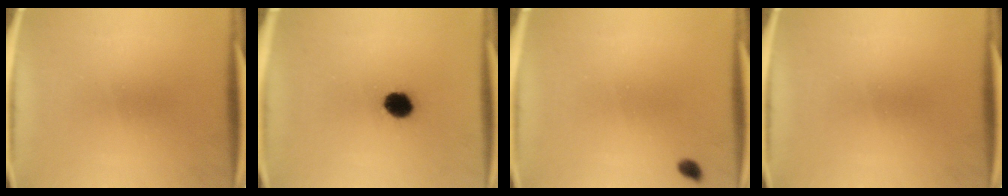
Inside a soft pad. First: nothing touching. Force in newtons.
{"total": 6.0}
{"total": 1.3}
{"total": 0.0}